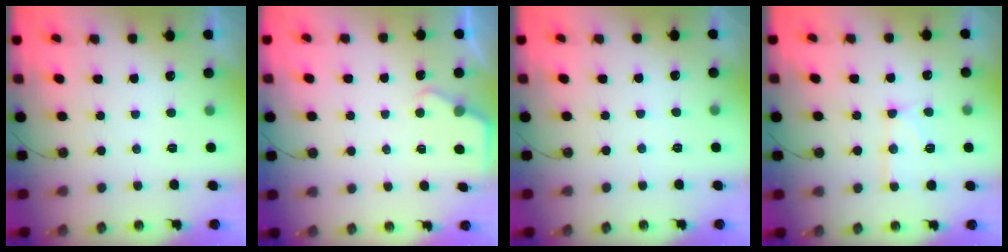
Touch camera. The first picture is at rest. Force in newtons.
{"total": 3.3, "press": 3.3, "slide": 0.5}
{"total": 3.2, "press": 3.1, "slide": 0.5}
{"total": 13.8, "press": 13.7, "slide": 1.2}